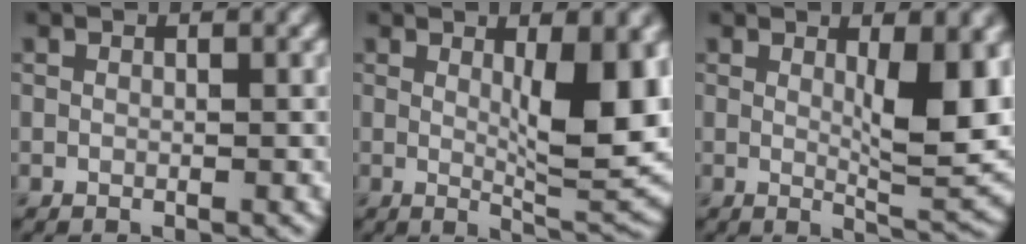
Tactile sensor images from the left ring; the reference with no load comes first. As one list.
[{"total": 8.2, "force": [1.2, 2.1, 7.8], "torque": [-0.109, -0.013, 0.027]}, {"total": 6.9, "force": [1.2, 1.7, 6.6], "torque": [-0.090, -0.013, 0.025]}]